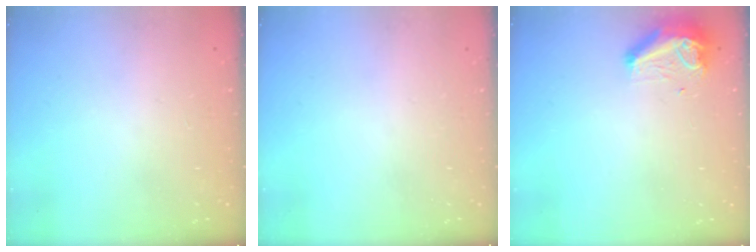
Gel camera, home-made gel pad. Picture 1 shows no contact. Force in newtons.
{"total": 0.0}
{"total": 9.0, "press": 8.9, "slide": 1.2}